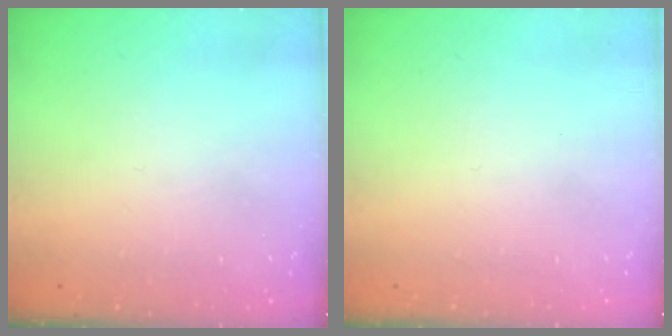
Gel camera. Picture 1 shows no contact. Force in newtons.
{"total": 1.7, "press": 1.7, "slide": 0.1}